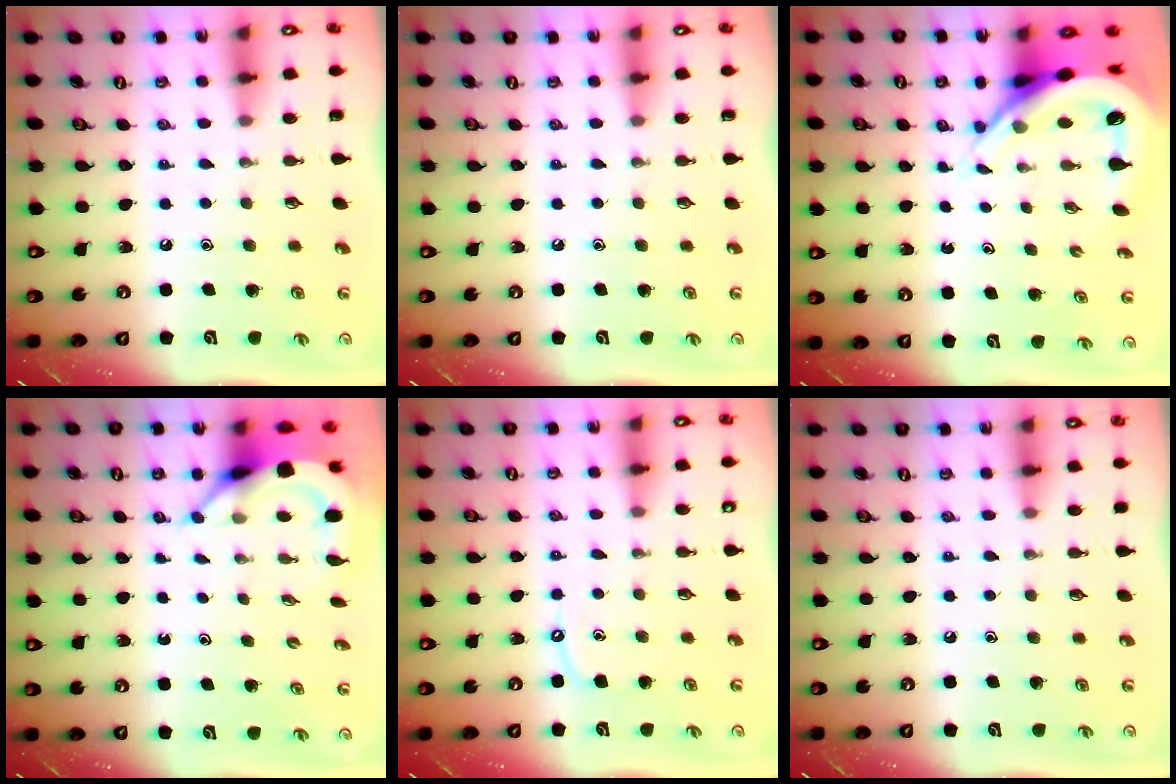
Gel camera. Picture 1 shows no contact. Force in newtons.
{"total": 0.0}
{"total": 7.8, "press": 7.7, "slide": 1.1}
{"total": 5.1, "press": 5.0, "slide": 0.7}
{"total": 3.9, "press": 3.9, "slide": 0.5}
{"total": 3.4, "press": 3.4, "slide": 0.6}